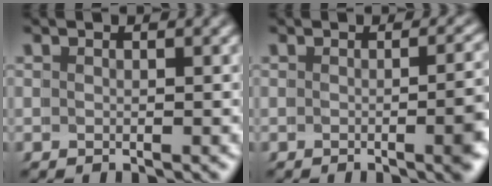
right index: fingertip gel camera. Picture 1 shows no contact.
{"total": 3.5, "force": [-1.0, 0.1, 3.3], "torque": [-0.025, 0.003, -0.017]}